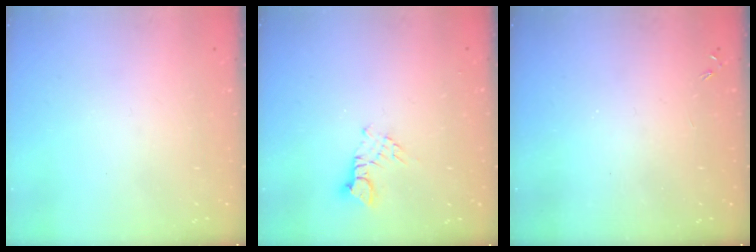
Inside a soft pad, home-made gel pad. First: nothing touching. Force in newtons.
{"total": 4.2, "press": 4.2, "slide": 0.4}
{"total": 0.0}